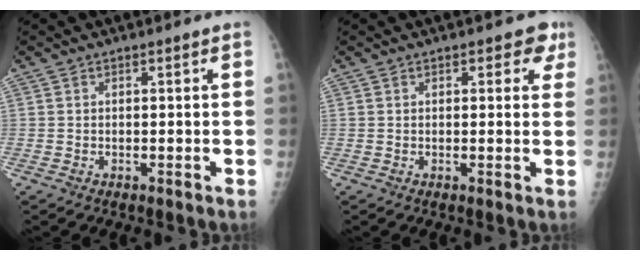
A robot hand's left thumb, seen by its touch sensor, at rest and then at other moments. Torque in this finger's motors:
{"motor_torque": [-0.18, 0.06, -0.34, -0.15, -0.04]}